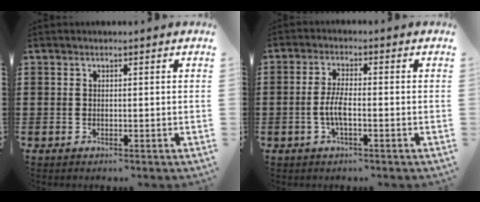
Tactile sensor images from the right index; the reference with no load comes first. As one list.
[{"total": 4.0, "force": [-1.0, 1.1, 3.7], "torque": [-0.088, -0.004, -0.026]}]